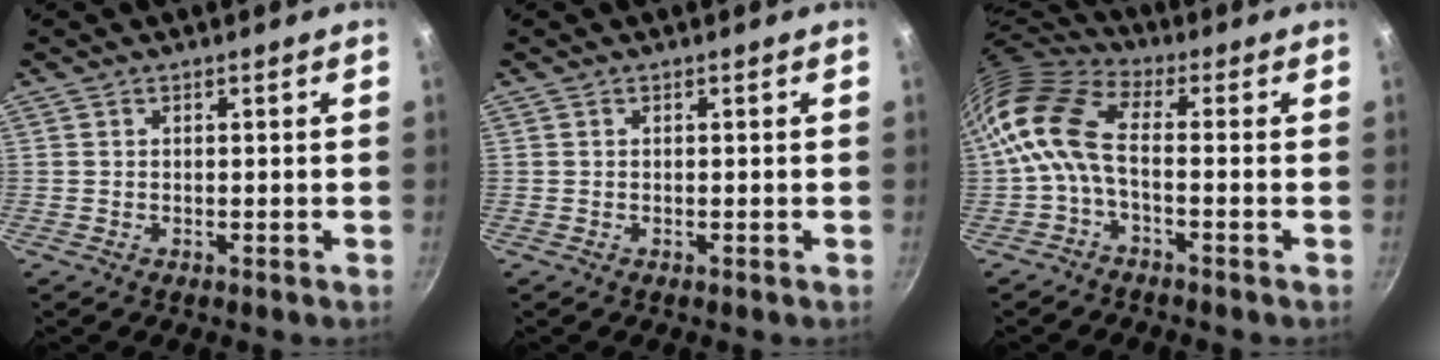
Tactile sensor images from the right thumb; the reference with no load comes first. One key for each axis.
{"total": 0.0}
{"total": 10.5, "fx": -1.8, "fy": 5.3, "fz": 8.9, "tx": -0.190, "ty": 0.032, "tz": -0.052}